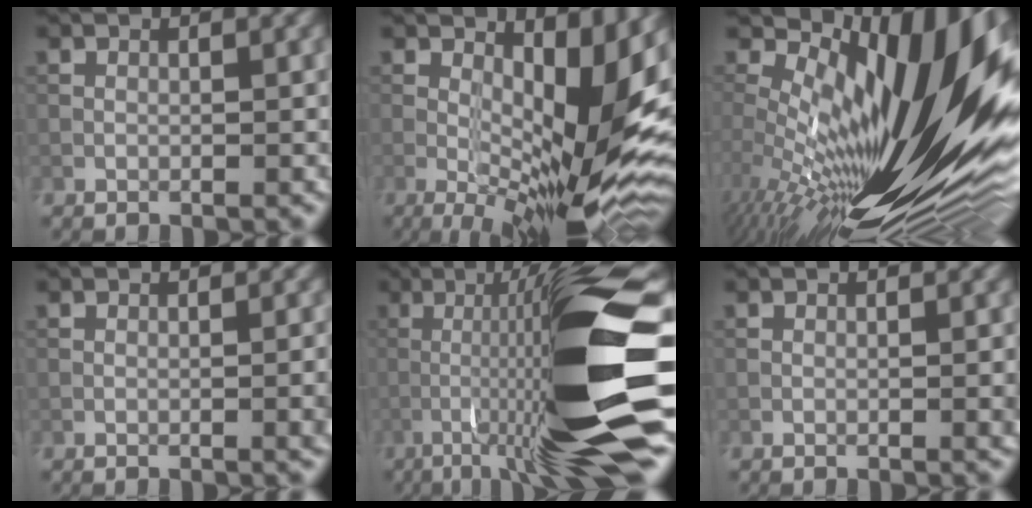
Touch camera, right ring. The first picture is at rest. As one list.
[{"total": 11.4, "force": [0.9, 4.0, 10.6], "torque": [-0.150, -0.002, 0.014]}, {"total": 20.0, "force": [1.1, 7.5, 18.5], "torque": [-0.304, -0.003, -0.001]}, {"total": 1.9, "force": [-0.1, 0.5, 1.8], "torque": [-0.018, 0.006, -0.003]}, {"total": 15.4, "force": [-4.2, 1.0, 14.8], "torque": [-0.249, 0.026, -0.063]}, {"total": 1.0, "force": [0.1, 0.2, 0.9], "torque": [-0.012, 0.002, 0.001]}]